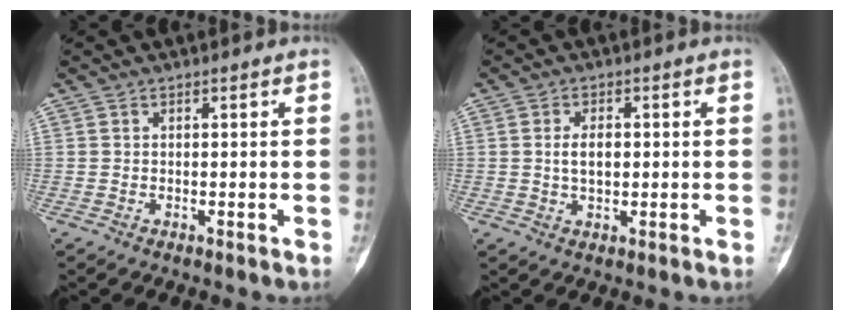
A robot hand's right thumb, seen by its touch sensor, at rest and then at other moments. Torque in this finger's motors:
{"motor_torque": [-0.15, 1.01, 0.25, -0.36, 0.23]}